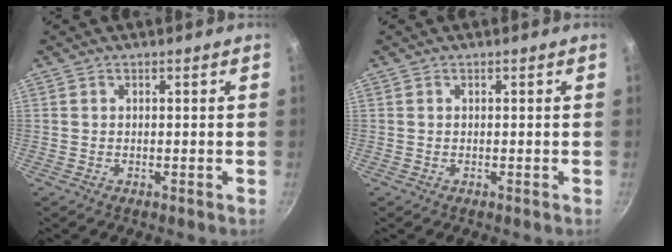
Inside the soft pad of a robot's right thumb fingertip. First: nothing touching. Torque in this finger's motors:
{"motor_torque": [-0.04, 0.01, 0.00, 0.00, 0.00]}